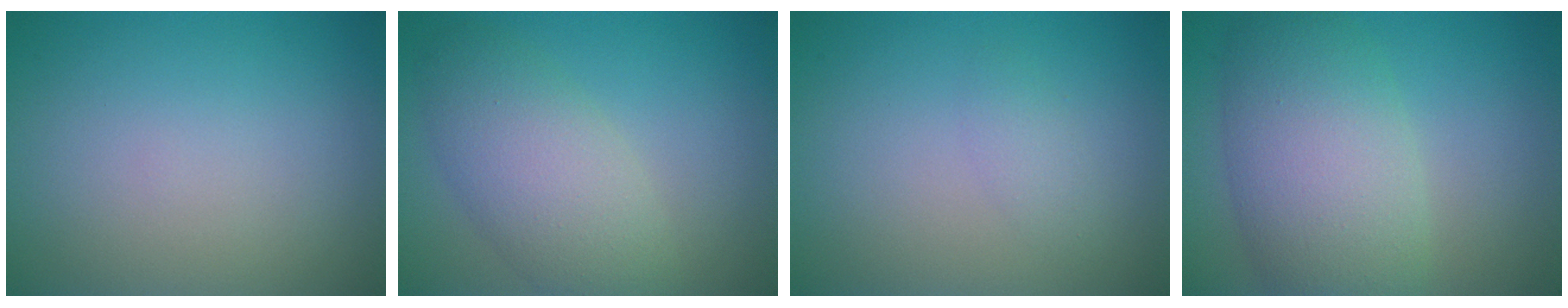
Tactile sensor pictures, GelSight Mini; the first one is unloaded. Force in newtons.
{"total": 5.6, "press": 5.6, "slide": 0.3}
{"total": 1.0, "press": 1.0, "slide": 0.1}
{"total": 8.1, "press": 8.1, "slide": 0.4}